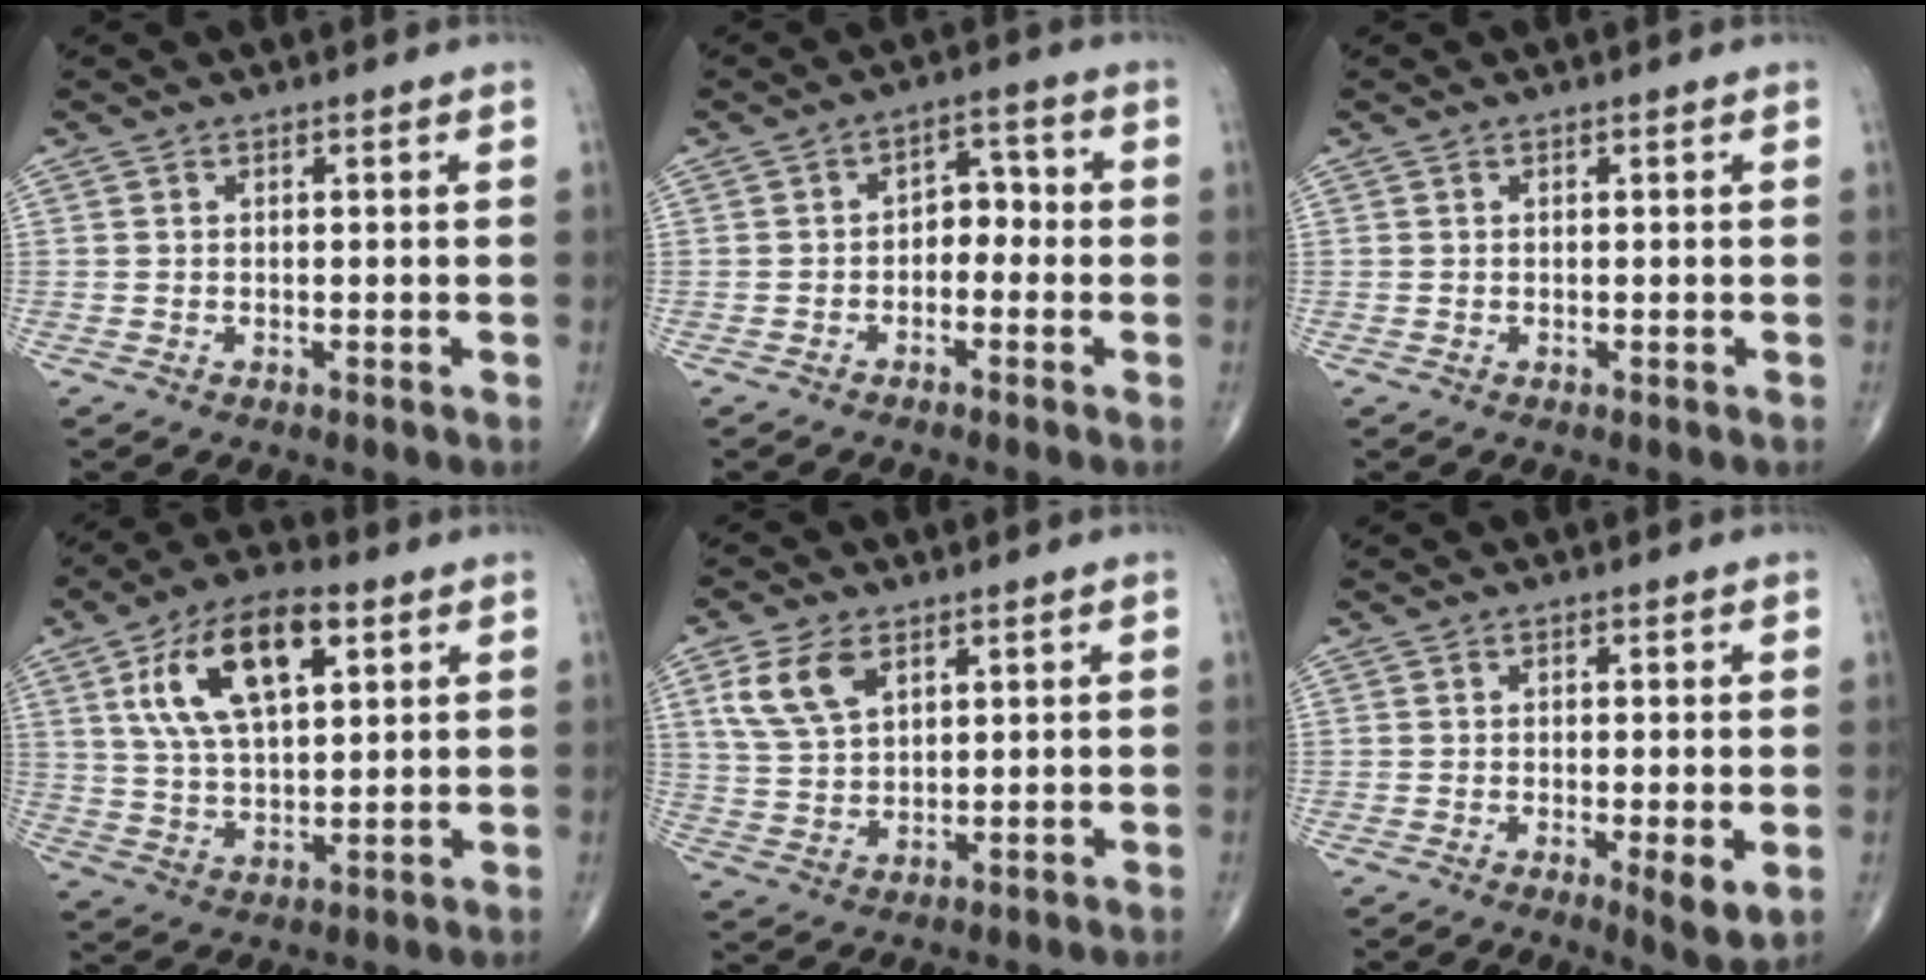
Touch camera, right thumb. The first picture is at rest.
{"total": 4.7, "force": [-1.0, 3.2, 3.2], "torque": [-0.023, 0.027, -0.026]}
{"total": 0.0}
{"total": 15.9, "force": [6.0, 7.5, 12.6], "torque": [-0.216, -0.004, 0.107]}
{"total": 8.6, "force": [4.0, 5.0, 5.8], "torque": [-0.110, -0.009, 0.084]}
{"total": 4.5, "force": [-0.8, 1.0, 4.4], "torque": [-0.073, -0.016, -0.015]}